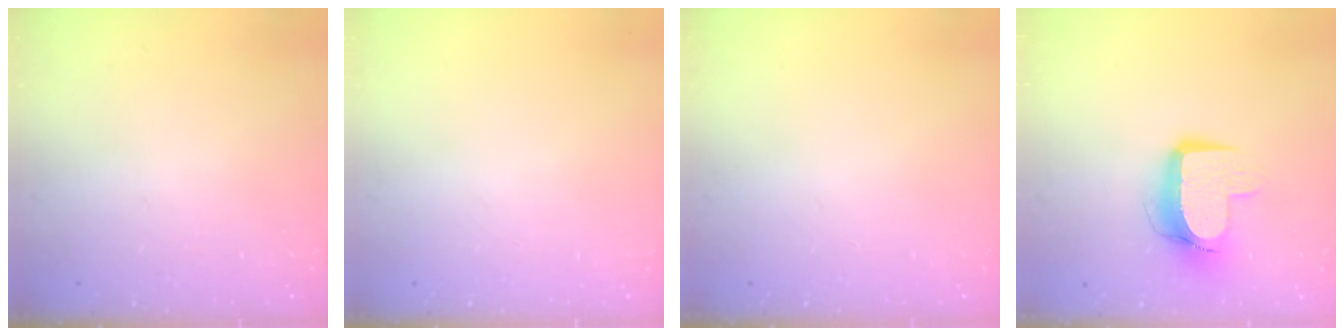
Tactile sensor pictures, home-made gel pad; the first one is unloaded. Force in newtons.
{"total": 0.0}
{"total": 0.0}
{"total": 10.7, "press": 10.7, "slide": 1.0}